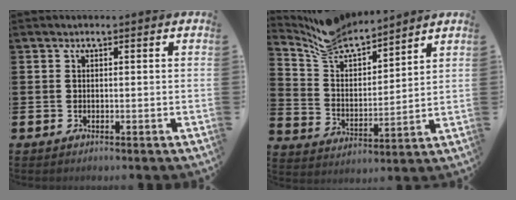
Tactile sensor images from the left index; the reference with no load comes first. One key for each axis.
{"total": 8.3, "fx": 7.8, "fy": 2.1, "fz": 1.7, "tx": -0.075, "ty": -0.050, "tz": 0.144}